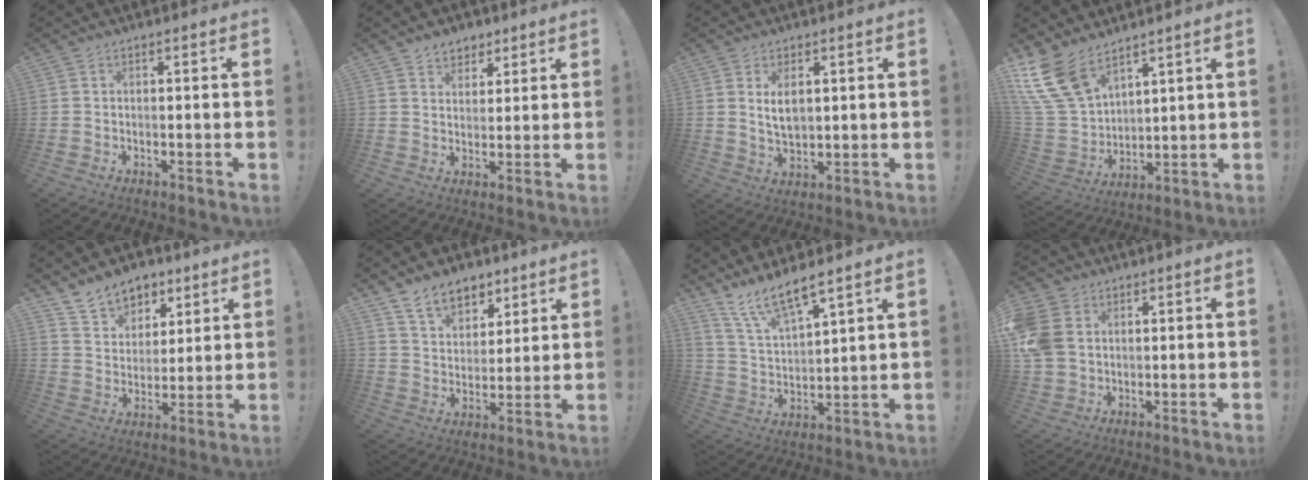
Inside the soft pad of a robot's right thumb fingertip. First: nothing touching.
{"total": 5.6, "force": [4.0, 3.9, 0.4], "torque": [0.009, -0.032, 0.073]}
{"total": 6.0, "force": [2.2, 3.2, 4.5], "torque": [-0.069, -0.008, 0.037]}
{"total": 15.4, "force": [10.8, 8.2, 7.2], "torque": [-0.161, -0.065, 0.211]}
{"total": 11.4, "force": [8.2, 7.4, 2.8], "torque": [-0.042, -0.059, 0.159]}
{"total": 11.2, "force": [7.9, 7.0, 4.1], "torque": [-0.060, -0.049, 0.151]}
{"total": 10.2, "force": [9.0, 1.5, 4.7], "torque": [-0.102, -0.061, 0.165]}
{"total": 10.5, "force": [2.1, 8.4, 6.0], "torque": [-0.125, 0.000, 0.046]}